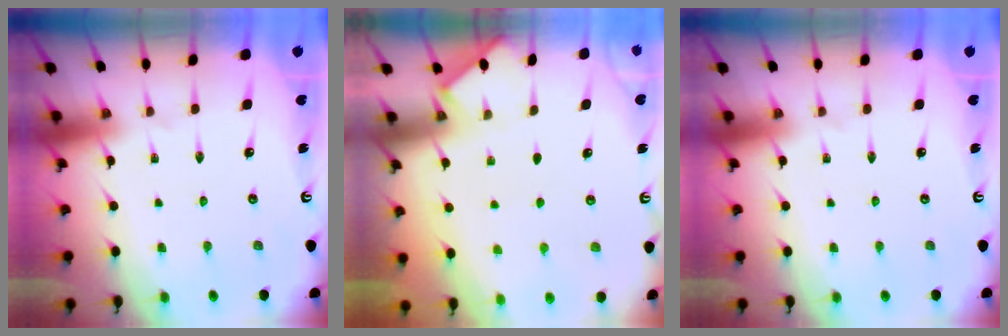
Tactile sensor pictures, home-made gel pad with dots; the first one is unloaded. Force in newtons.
{"total": 2.0, "press": 2.0, "slide": 0.3}
{"total": 0.0}